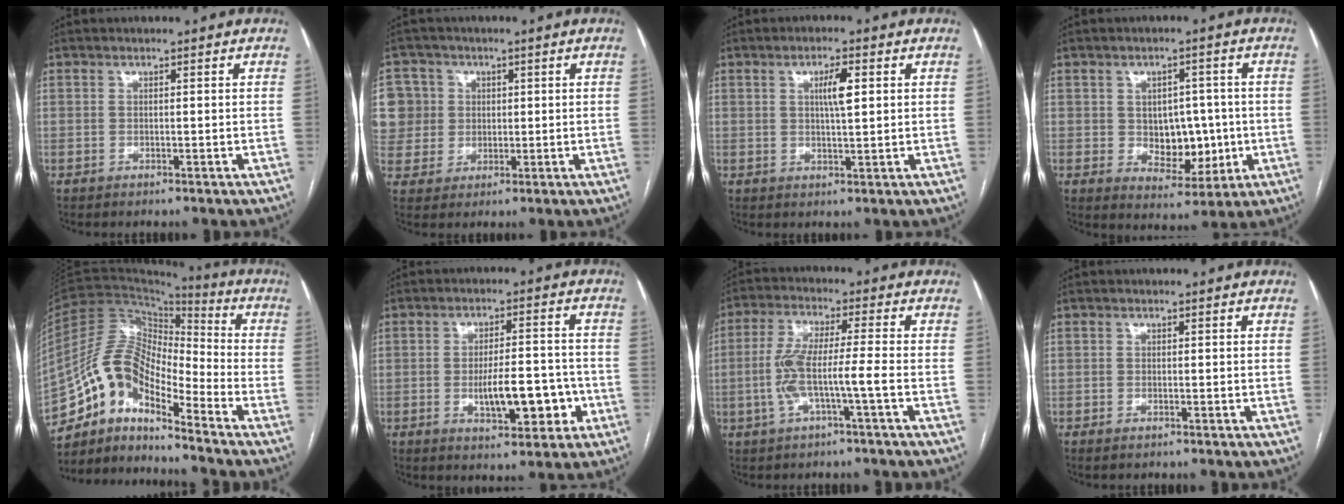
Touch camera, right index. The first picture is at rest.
{"total": 12.1, "force": [2.6, 11.6, 2.4], "torque": [-0.086, 0.043, 0.067]}
{"total": 4.0, "force": [1.2, 0.7, 3.8], "torque": [-0.066, 0.004, 0.020]}
{"total": 7.9, "force": [-0.3, 5.3, 5.8], "torque": [-0.075, 0.009, 0.009]}
{"total": 12.5, "force": [-9.5, 3.8, 7.2], "torque": [-0.140, 0.045, -0.175]}
{"total": 9.2, "force": [-2.4, 3.2, 8.2], "torque": [-0.127, 0.012, -0.030]}
{"total": 7.7, "force": [-2.0, 0.2, 7.5], "torque": [-0.157, 0.014, -0.040]}
{"total": 0.7, "force": [-0.4, 0.4, 0.4], "torque": [-0.008, 0.000, -0.002]}